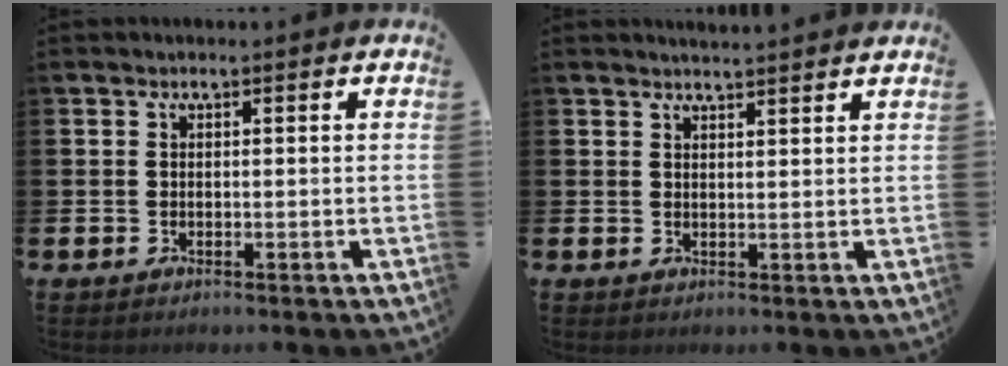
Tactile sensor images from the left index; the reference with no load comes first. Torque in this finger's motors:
{"motor_torque": [-0.10, -0.16, 0.06, 0.01]}